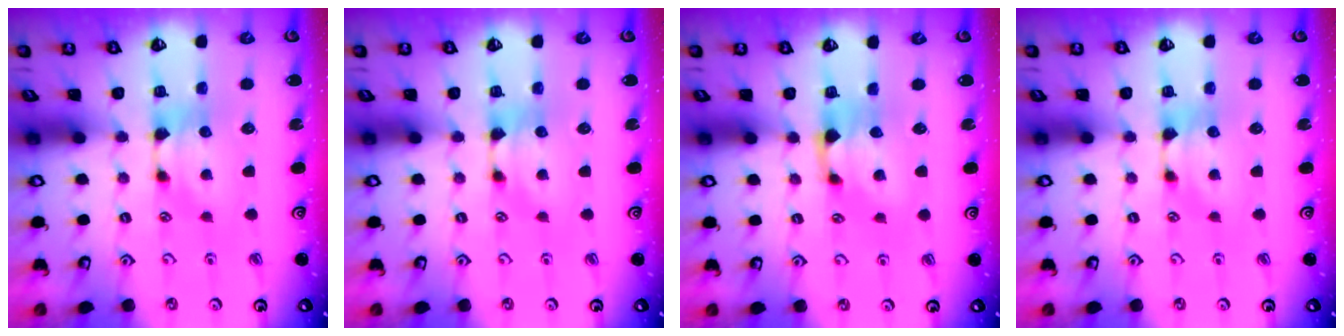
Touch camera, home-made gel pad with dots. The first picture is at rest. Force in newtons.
{"total": 0.0}
{"total": 1.2, "press": 0.4, "slide": 1.1}
{"total": 0.0}